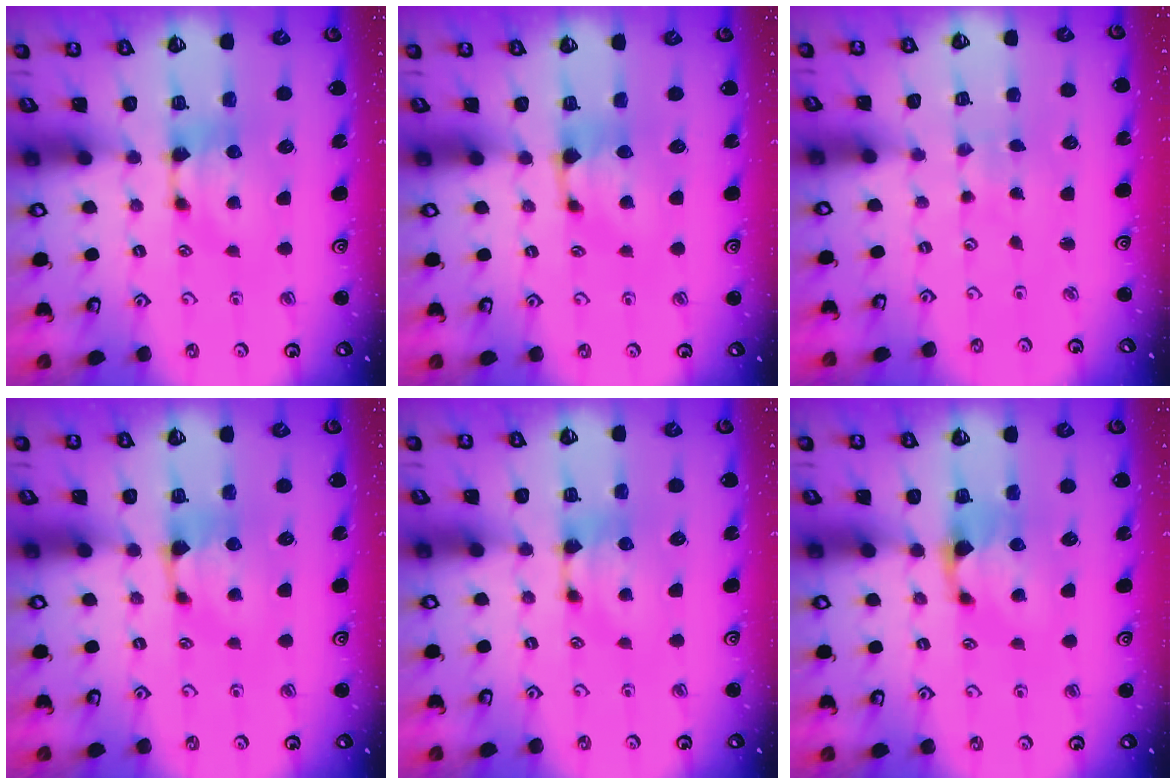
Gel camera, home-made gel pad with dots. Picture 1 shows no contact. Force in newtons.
{"total": 0.9, "press": 0.2, "slide": 0.8}
{"total": 5.7, "press": 5.7, "slide": 0.2}
{"total": 0.9, "press": 0.7, "slide": 0.6}
{"total": 0.0}
{"total": 1.0, "press": 0.3, "slide": 0.9}